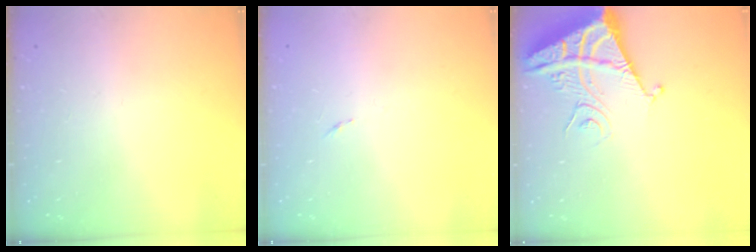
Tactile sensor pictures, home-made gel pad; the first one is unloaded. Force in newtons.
{"total": 2.6, "press": 2.6, "slide": 0.4}
{"total": 10.0, "press": 9.9, "slide": 1.3}